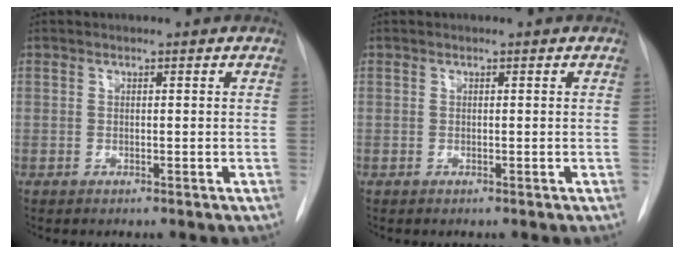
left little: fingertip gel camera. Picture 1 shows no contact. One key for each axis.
{"total": 0.0}